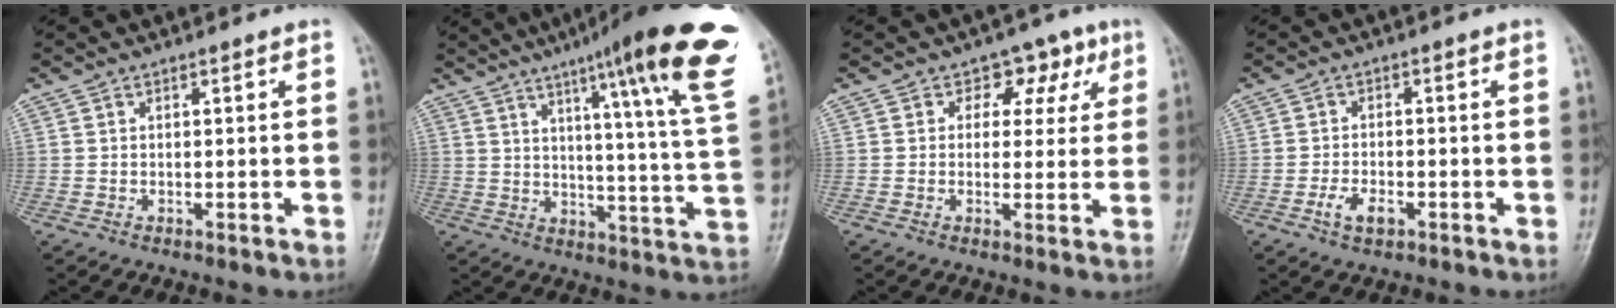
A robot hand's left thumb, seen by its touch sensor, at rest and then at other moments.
{"total": 24.0, "force": [13.4, 2.2, 19.8], "torque": [-0.261, -0.049, 0.174]}
{"total": 6.0, "force": [2.5, 4.6, 3.0], "torque": [0.006, -0.001, 0.024]}
{"total": 3.7, "force": [-1.7, 2.0, 2.5], "torque": [-0.047, 0.009, -0.031]}